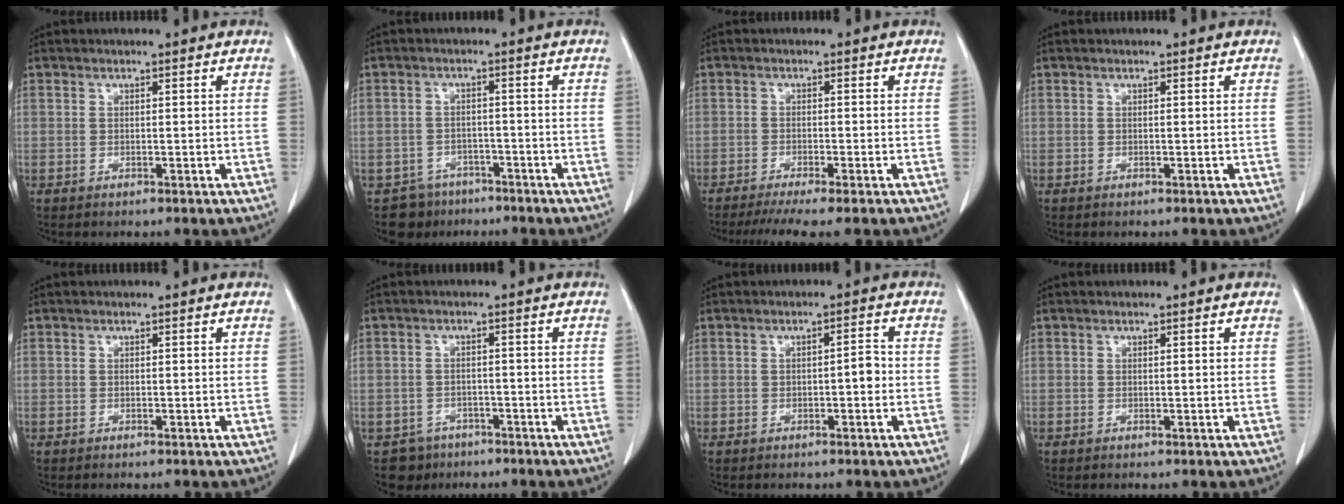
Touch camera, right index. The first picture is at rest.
{"total": 5.2, "force": [-3.6, 3.6, -0.5], "torque": [0.016, 0.013, -0.052]}
{"total": 6.3, "force": [-5.1, -0.3, 3.8], "torque": [-0.053, -0.014, -0.081]}
{"total": 0.0}
{"total": 0.0}
{"total": 4.0, "force": [-2.5, 3.1, -0.5], "torque": [0.012, 0.010, -0.037]}
{"total": 2.2, "force": [-0.4, 0.6, 2.1], "torque": [-0.026, 0.005, -0.007]}
{"total": 0.0}